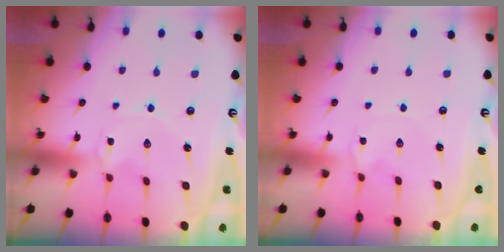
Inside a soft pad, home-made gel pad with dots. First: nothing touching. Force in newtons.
{"total": 0.0}